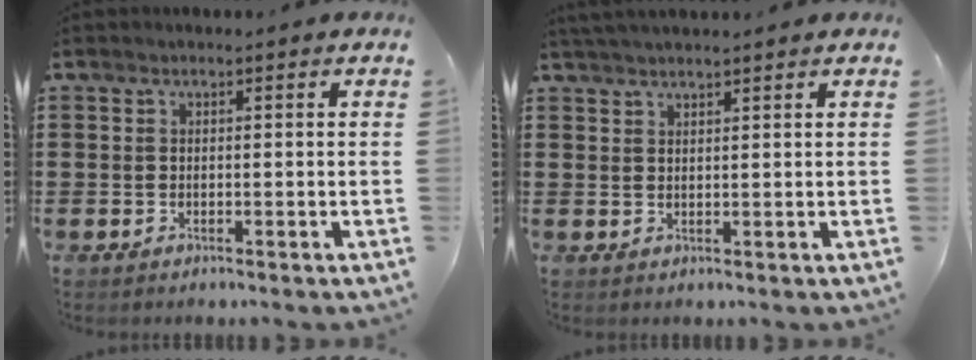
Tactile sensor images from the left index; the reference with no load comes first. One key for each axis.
{"total": 1.9, "fx": 1.8, "fy": -0.2, "fz": 0.5, "tx": -0.012, "ty": 0.002, "tz": 0.036}